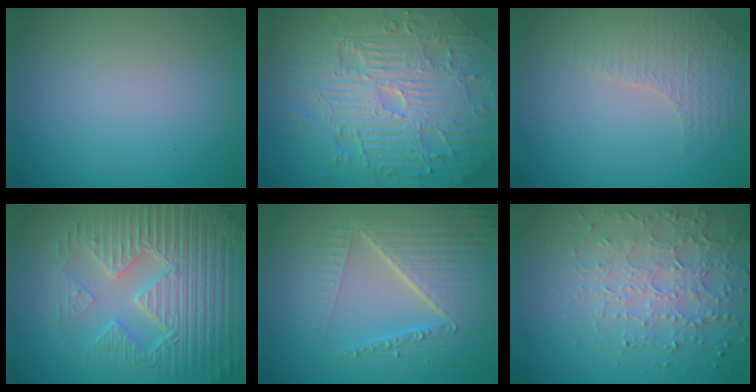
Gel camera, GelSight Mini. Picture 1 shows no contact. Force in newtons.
{"total": 11.7, "press": 7.5, "slide": 9.0}
{"total": 1.5, "press": 1.2, "slide": 0.8}
{"total": 7.3, "press": 5.8, "slide": 4.4}
{"total": 6.9, "press": 5.3, "slide": 4.4}
{"total": 4.0, "press": 4.0, "slide": 0.3}